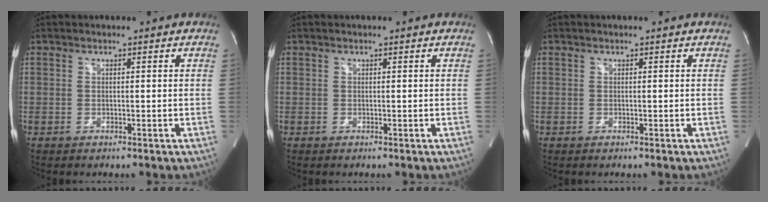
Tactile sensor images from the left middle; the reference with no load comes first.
{"total": 0.0}
{"total": 0.0}